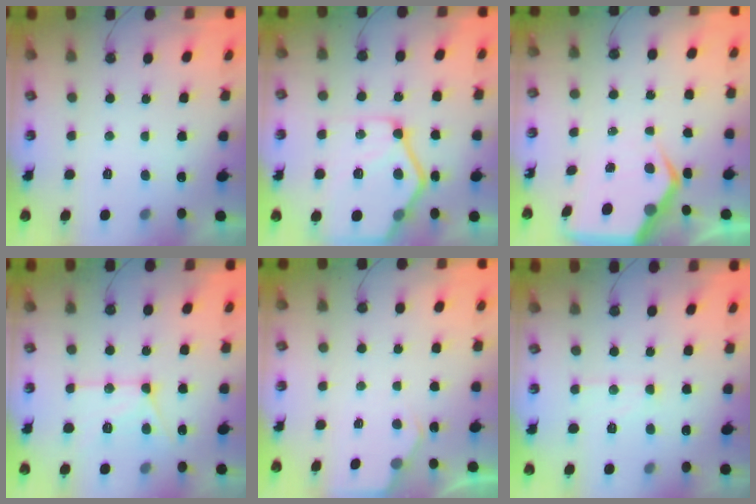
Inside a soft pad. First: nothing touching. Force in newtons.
{"total": 20.1, "press": 20.0, "slide": 2.0}
{"total": 7.6, "press": 7.5, "slide": 1.2}
{"total": 14.0, "press": 14.0, "slide": 1.2}
{"total": 4.1, "press": 4.1, "slide": 0.6}
{"total": 6.4, "press": 6.4, "slide": 0.5}